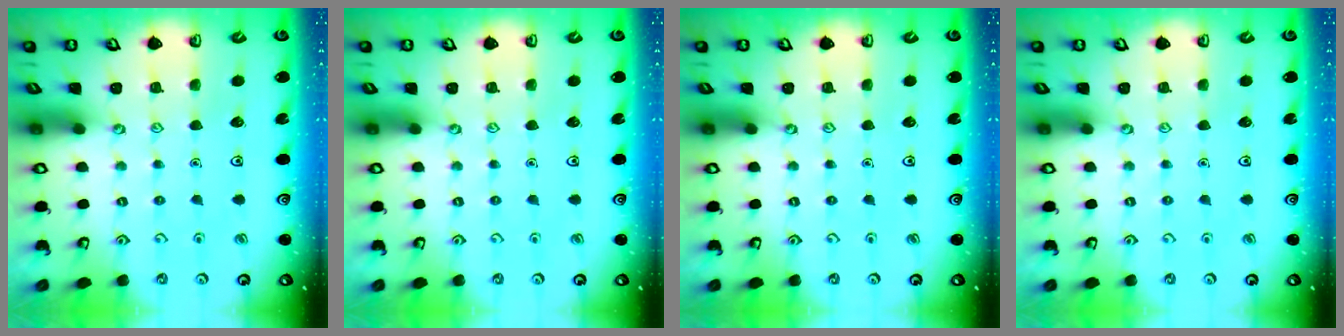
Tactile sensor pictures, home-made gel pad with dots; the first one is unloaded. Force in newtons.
{"total": 0.0}
{"total": 0.0}
{"total": 0.0}